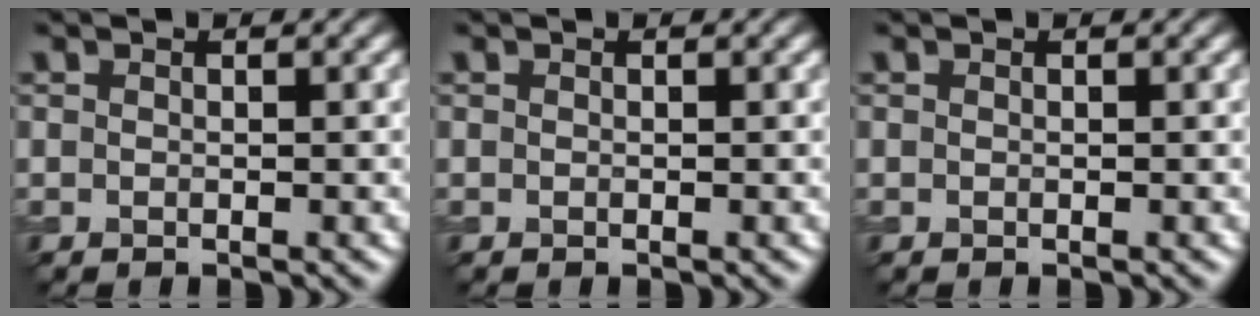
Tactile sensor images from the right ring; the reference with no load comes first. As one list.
[{"total": 0.0}, {"total": 0.0}]